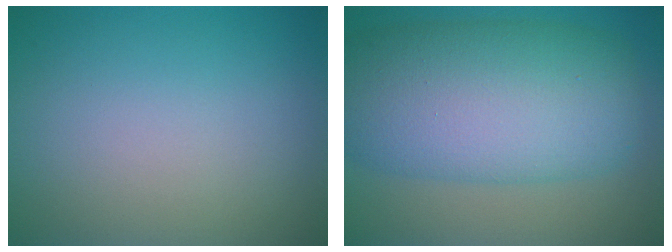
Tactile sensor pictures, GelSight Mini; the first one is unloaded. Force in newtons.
{"total": 11.8, "press": 11.8, "slide": 0.2}